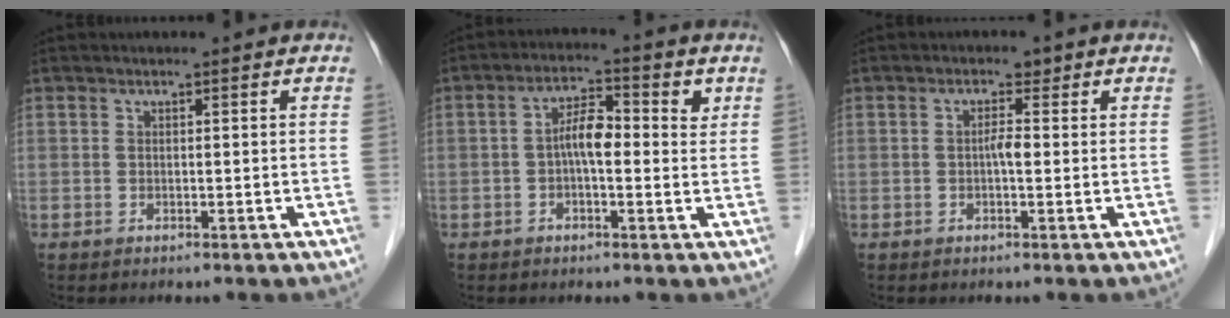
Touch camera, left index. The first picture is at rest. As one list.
[{"total": 5.9, "force": [0.6, 2.3, 5.4], "torque": [-0.095, 0.025, 0.005]}, {"total": 1.5, "force": [0.2, 0.6, 1.4], "torque": [-0.029, 0.004, 0.001]}]